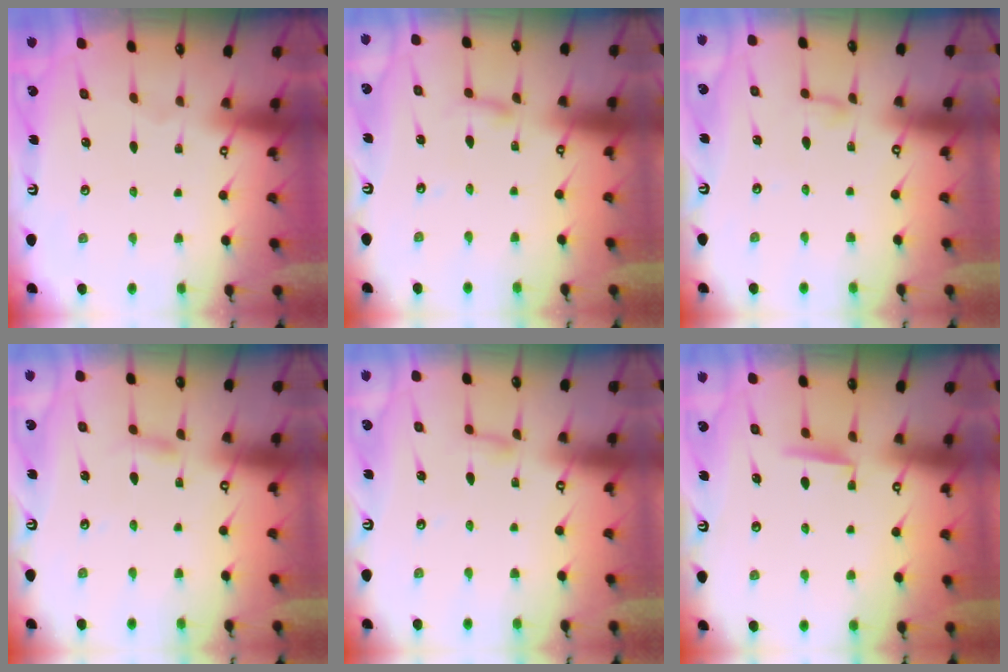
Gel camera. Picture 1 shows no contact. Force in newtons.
{"total": 2.6, "press": 2.6, "slide": 0.2}
{"total": 3.7, "press": 3.7, "slide": 0.4}
{"total": 5.1, "press": 5.1, "slide": 0.6}
{"total": 2.4, "press": 2.4, "slide": 0.2}
{"total": 5.1, "press": 5.0, "slide": 0.6}